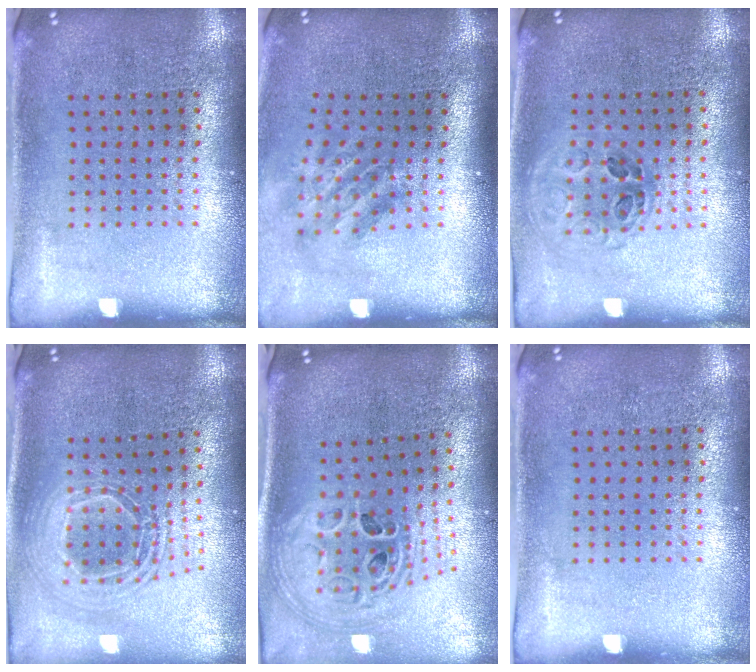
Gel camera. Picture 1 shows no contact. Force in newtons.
{"total": 1.8, "press": 1.2, "slide": 1.4}
{"total": 1.1, "press": 1.0, "slide": 0.6}
{"total": 2.1, "press": 1.7, "slide": 1.3}
{"total": 2.0, "press": 1.6, "slide": 1.2}
{"total": 0.0}